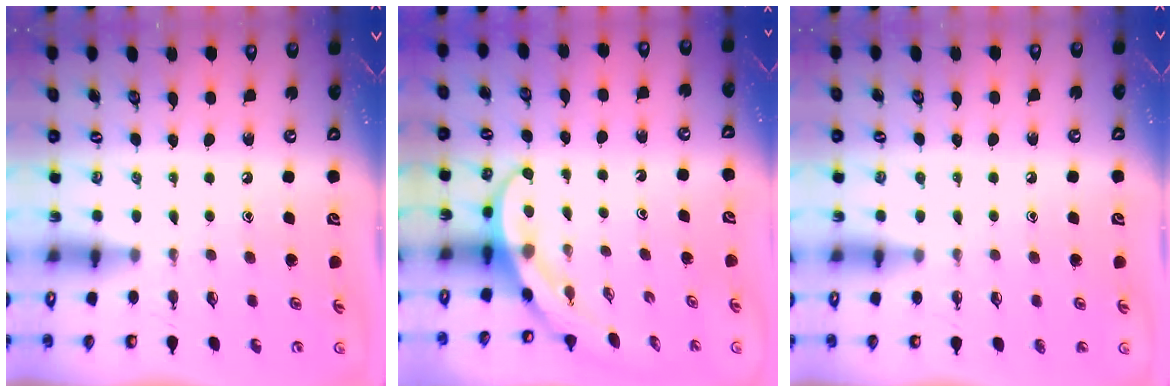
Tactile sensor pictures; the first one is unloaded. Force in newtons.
{"total": 3.9, "press": 3.9, "slide": 0.4}
{"total": 0.7, "press": 0.7, "slide": 0.0}